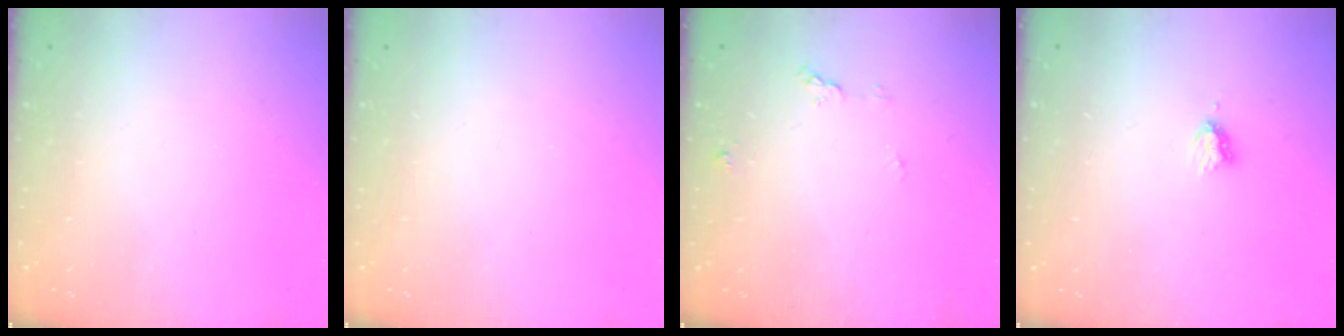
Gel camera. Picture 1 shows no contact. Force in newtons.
{"total": 0.0}
{"total": 4.3, "press": 4.3, "slide": 0.4}
{"total": 2.9, "press": 2.9, "slide": 0.5}